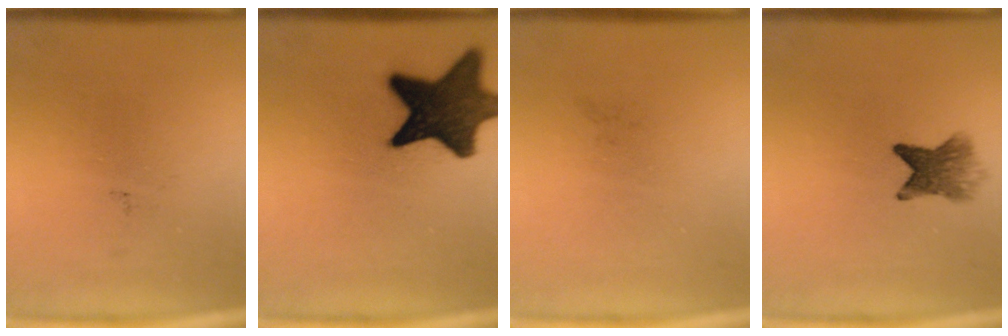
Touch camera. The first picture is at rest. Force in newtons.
{"total": 14.3}
{"total": 0.0}
{"total": 4.8}